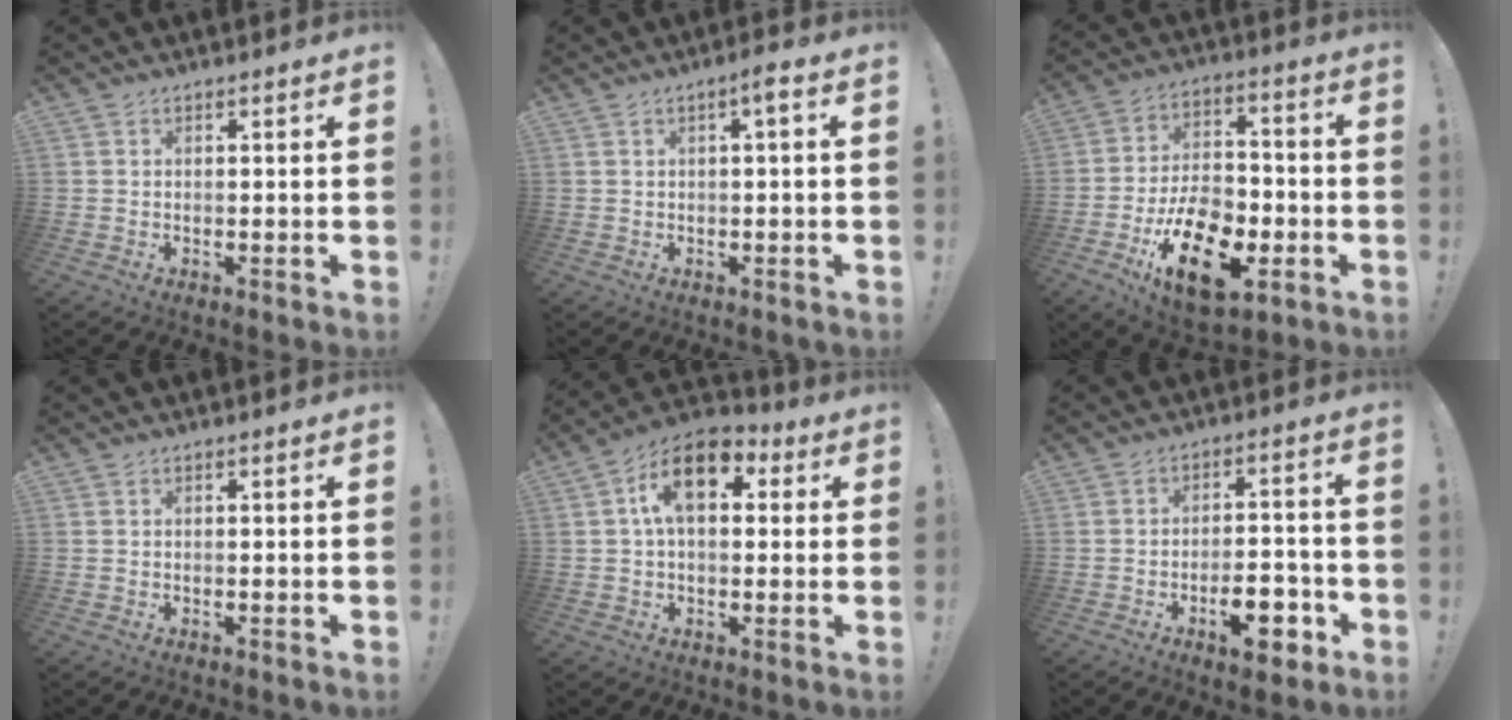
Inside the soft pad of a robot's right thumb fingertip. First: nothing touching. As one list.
[{"total": 3.0, "force": [0.4, 0.2, 3.0], "torque": [-0.046, 0.002, 0.001]}, {"total": 20.5, "force": [-8.9, 11.8, 14.2], "torque": [-0.230, 0.060, -0.139]}, {"total": 0.0}, {"total": 13.2, "force": [4.2, 7.7, 9.9], "torque": [-0.153, 0.005, 0.076]}, {"total": 11.1, "force": [-5.3, 5.5, 8.1], "torque": [-0.097, 0.031, -0.085]}]